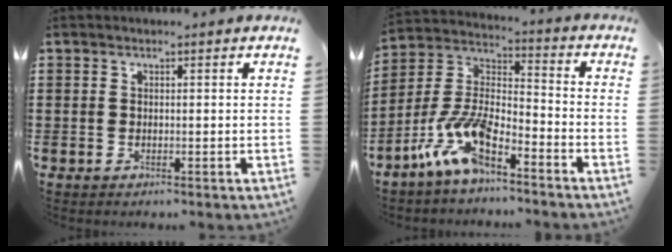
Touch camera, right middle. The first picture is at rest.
{"total": 10.8, "force": [-7.5, 3.1, 7.2], "torque": [-0.174, -0.002, -0.151]}